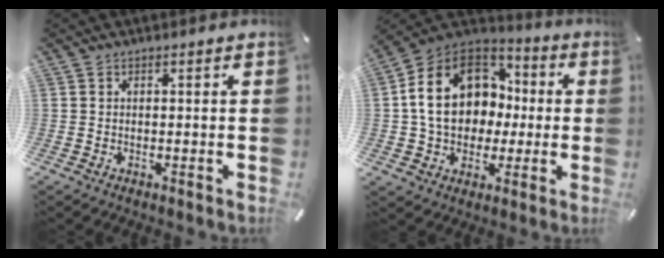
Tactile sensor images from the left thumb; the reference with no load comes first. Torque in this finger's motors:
{"motor_torque": [0.01, 2.09, 1.92, -0.85, 0.61]}